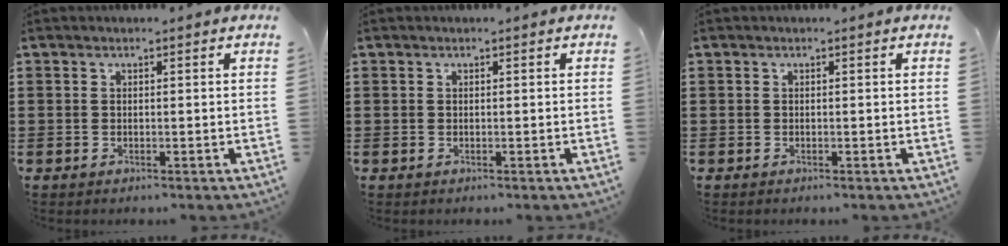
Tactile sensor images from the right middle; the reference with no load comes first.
{"total": 0.0}
{"total": 0.0}